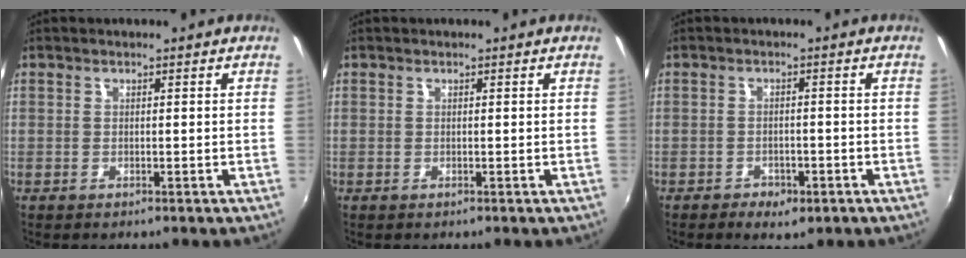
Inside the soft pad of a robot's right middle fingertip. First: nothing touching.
{"total": 0.0}
{"total": 4.4, "force": [-3.0, 2.2, 2.3], "torque": [-0.060, -0.011, -0.042]}